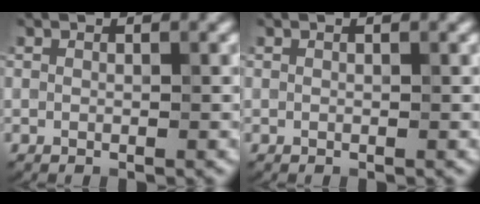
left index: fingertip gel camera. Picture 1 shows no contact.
{"total": 0.0}